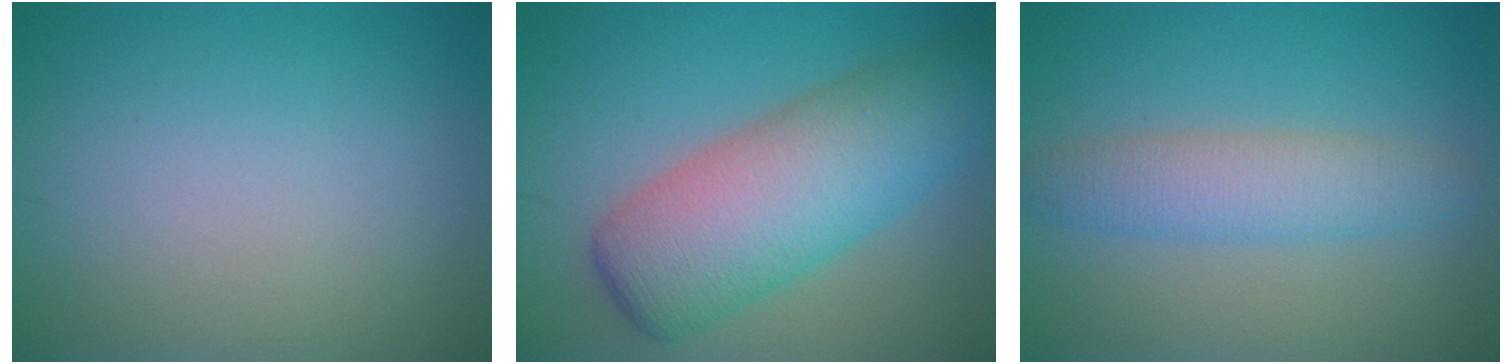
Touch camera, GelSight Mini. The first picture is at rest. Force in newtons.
{"total": 9.4, "press": 9.4, "slide": 0.3}
{"total": 3.9, "press": 3.9, "slide": 0.1}